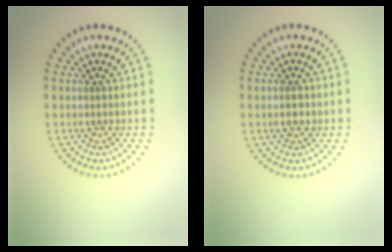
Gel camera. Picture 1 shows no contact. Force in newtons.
{"total": 1.9, "press": 1.9, "slide": 0.1}